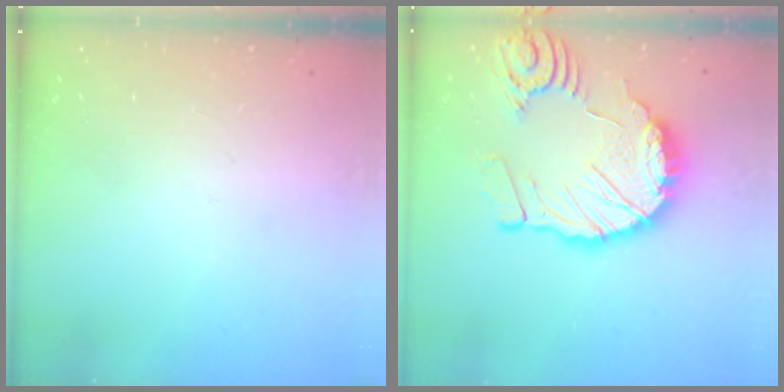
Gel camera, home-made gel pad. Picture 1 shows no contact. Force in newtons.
{"total": 19.0, "press": 18.8, "slide": 2.2}